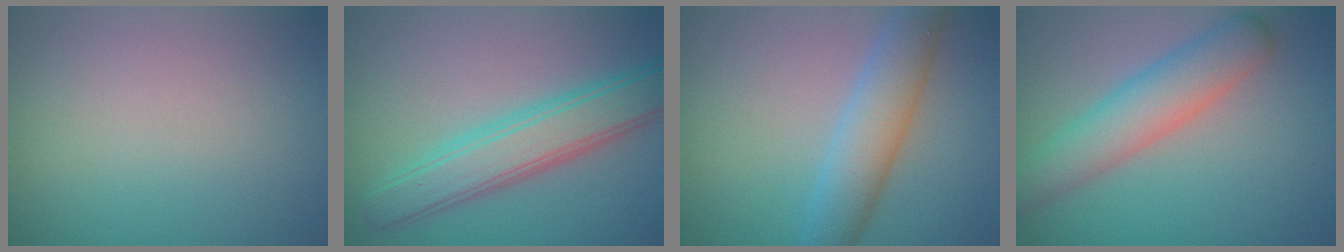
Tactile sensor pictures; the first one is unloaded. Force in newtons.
{"total": 5.2, "press": 5.2, "slide": 0.1}
{"total": 4.8, "press": 4.8, "slide": 0.1}
{"total": 5.1, "press": 5.1, "slide": 0.0}